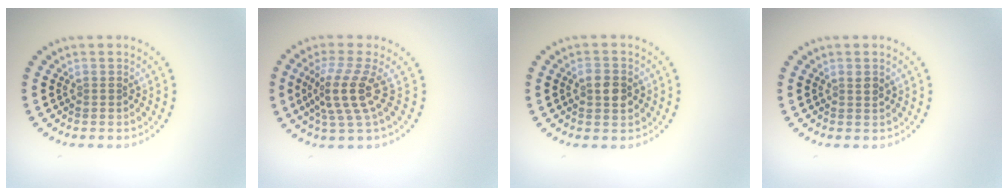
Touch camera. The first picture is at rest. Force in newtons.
{"total": 4.1, "press": 3.0, "slide": 2.8}
{"total": 2.2, "press": 2.2, "slide": 0.1}
{"total": 0.8, "press": 0.7, "slide": 0.4}